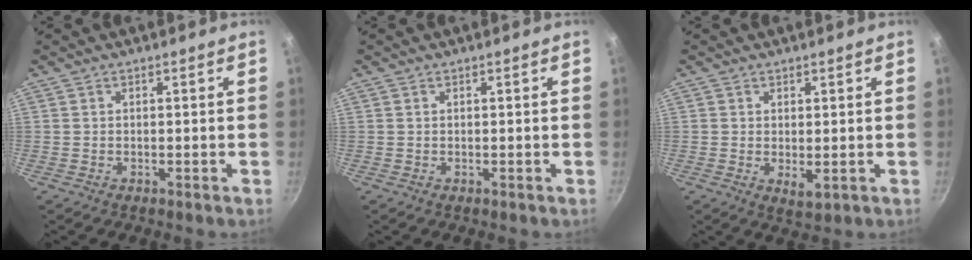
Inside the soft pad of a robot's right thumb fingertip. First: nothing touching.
{"total": 0.0}
{"total": 2.7, "force": [0.3, 1.4, 2.2], "torque": [-0.035, -0.012, 0.007]}